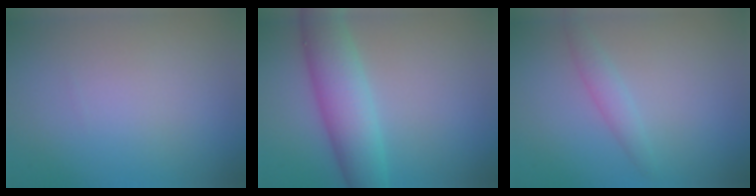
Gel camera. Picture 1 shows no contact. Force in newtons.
{"total": 6.5, "press": 6.5, "slide": 0.2}
{"total": 1.6, "press": 1.6, "slide": 0.1}